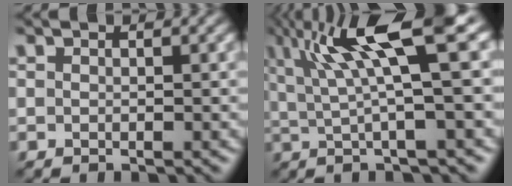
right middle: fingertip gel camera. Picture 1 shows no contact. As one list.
[{"total": 9.5, "force": [3.7, 1.4, 8.6], "torque": [-0.129, 0.016, 0.066]}]